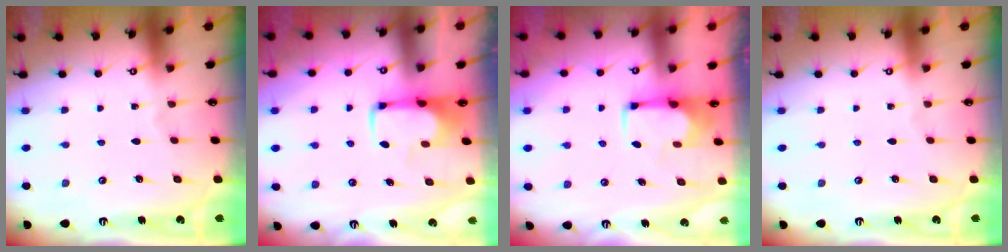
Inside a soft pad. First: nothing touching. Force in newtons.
{"total": 2.0, "press": 1.9, "slide": 0.5}
{"total": 1.7, "press": 1.6, "slide": 0.6}
{"total": 0.0}